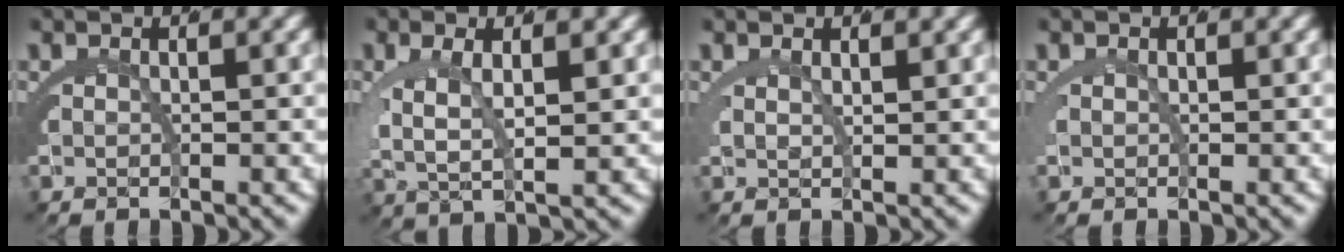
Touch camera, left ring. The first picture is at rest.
{"total": 4.8, "force": [-0.1, 2.9, 3.8], "torque": [-0.080, -0.001, -0.002]}
{"total": 1.0, "force": [0.6, 0.7, 0.3], "torque": [-0.004, 0.001, 0.008]}
{"total": 0.7, "force": [-0.1, 0.7, 0.0], "torque": [-0.001, 0.003, -0.009]}